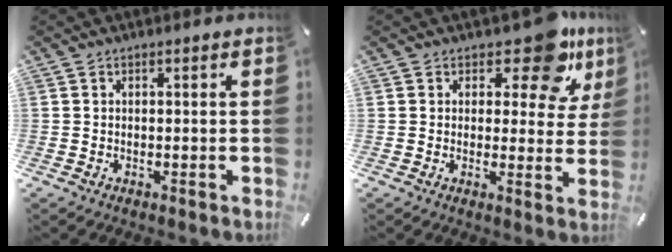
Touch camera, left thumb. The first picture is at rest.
{"total": 11.8, "force": [7.5, 5.4, 7.3], "torque": [-0.081, -0.048, 0.125]}